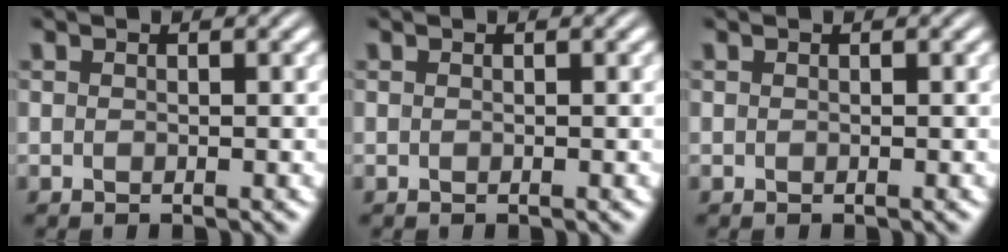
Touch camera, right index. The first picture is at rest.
{"total": 0.0}
{"total": 0.0}